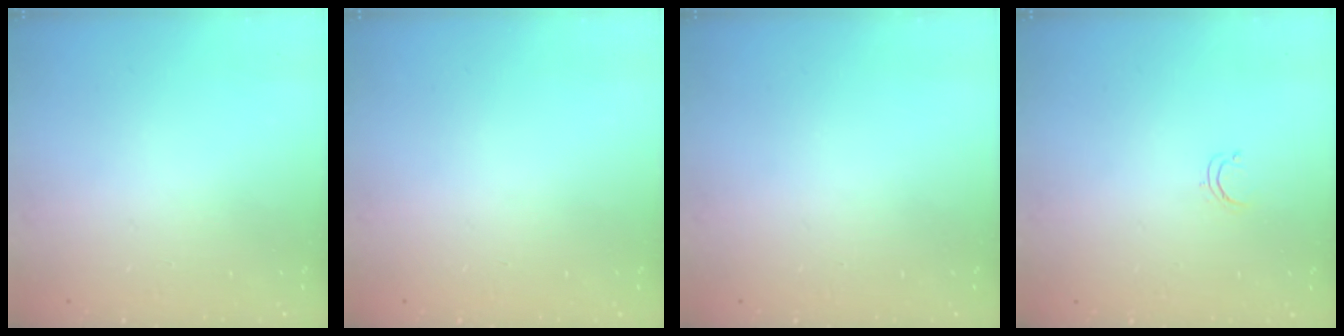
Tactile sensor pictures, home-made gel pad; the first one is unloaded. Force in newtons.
{"total": 0.0}
{"total": 0.0}
{"total": 2.4, "press": 2.4, "slide": 0.2}